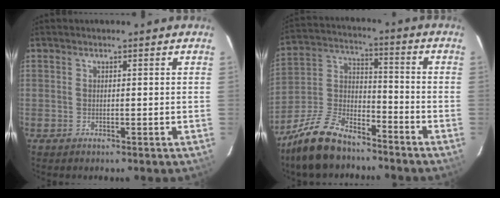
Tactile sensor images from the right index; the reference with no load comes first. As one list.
[{"total": 15.6, "force": [-11.1, 7.2, 8.2], "torque": [-0.189, 0.007, -0.204]}]